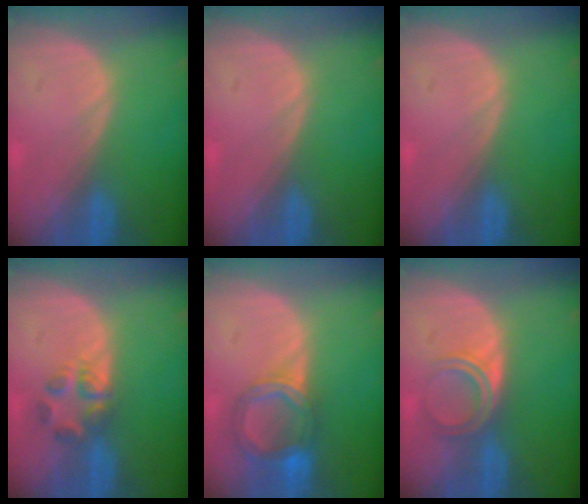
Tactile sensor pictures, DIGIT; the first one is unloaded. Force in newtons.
{"total": 0.0}
{"total": 0.0}
{"total": 4.0, "press": 4.0, "slide": 0.8}
{"total": 6.5, "press": 5.8, "slide": 2.9}
{"total": 4.8, "press": 3.9, "slide": 2.8}